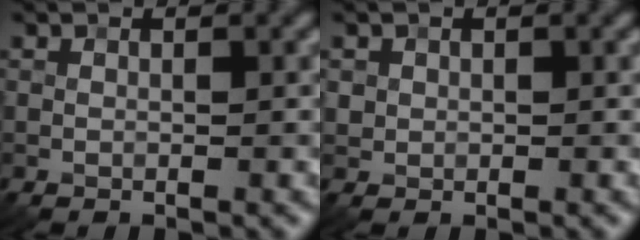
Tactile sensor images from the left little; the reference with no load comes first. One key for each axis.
{"total": 0.9, "fx": 0.2, "fy": 0.9, "fz": 0.0, "tx": 0.007, "ty": -0.005, "tz": 0.004}